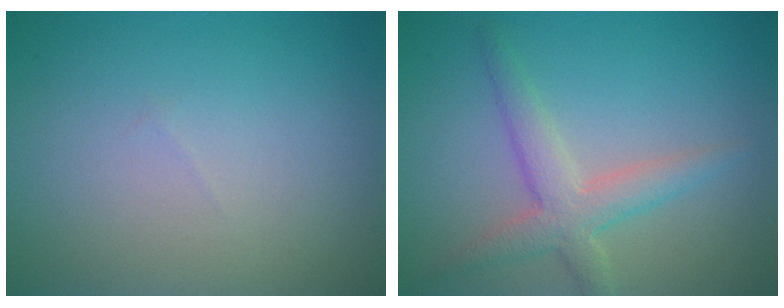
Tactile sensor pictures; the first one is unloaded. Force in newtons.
{"total": 3.5, "press": 3.5, "slide": 0.3}